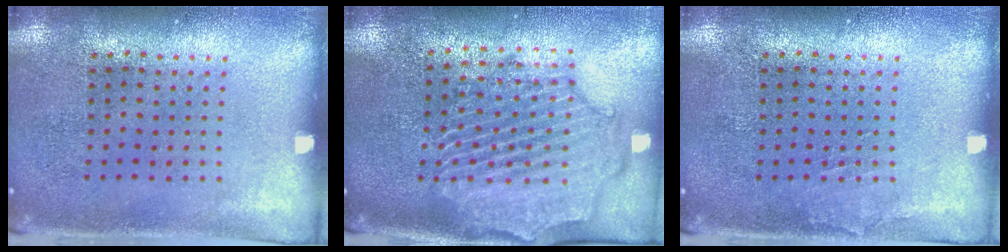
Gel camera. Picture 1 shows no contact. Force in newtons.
{"total": 2.2, "press": 2.1, "slide": 0.8}
{"total": 0.6, "press": 0.6, "slide": 0.1}